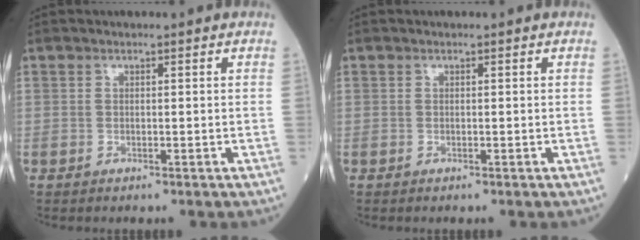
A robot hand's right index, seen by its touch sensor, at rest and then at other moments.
{"total": 0.0}